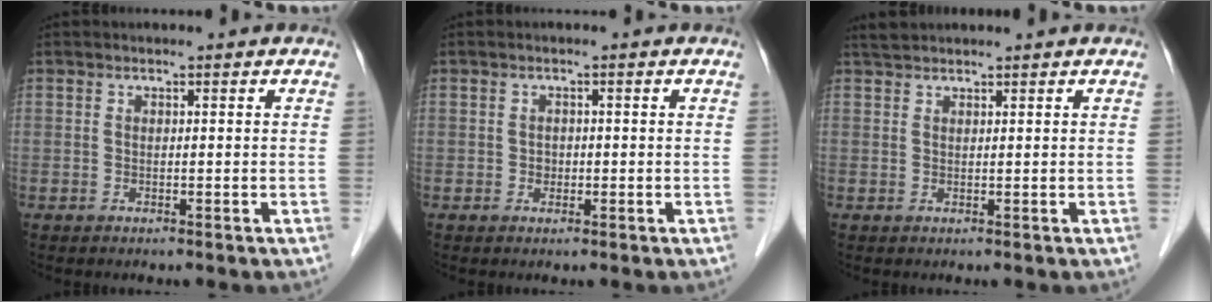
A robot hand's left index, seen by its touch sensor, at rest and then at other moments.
{"total": 1.2, "force": [-0.2, 1.1, 0.5], "torque": [-0.009, 0.003, -0.002]}
{"total": 2.2, "force": [2.1, 0.2, 0.5], "torque": [-0.010, 0.019, 0.040]}